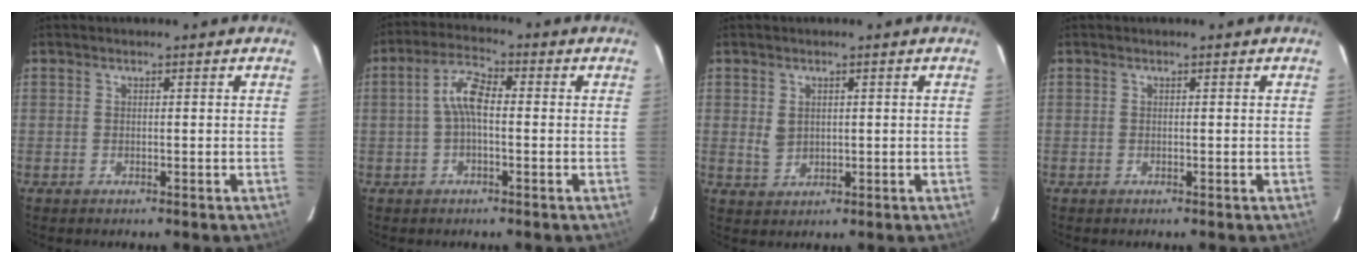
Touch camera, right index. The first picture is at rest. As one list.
[{"total": 5.8, "force": [-0.2, 2.2, 5.3], "torque": [-0.110, 0.020, -0.005]}, {"total": 3.2, "force": [0.7, 2.5, 1.8], "torque": [-0.031, 0.002, 0.019]}, {"total": 0.0}]